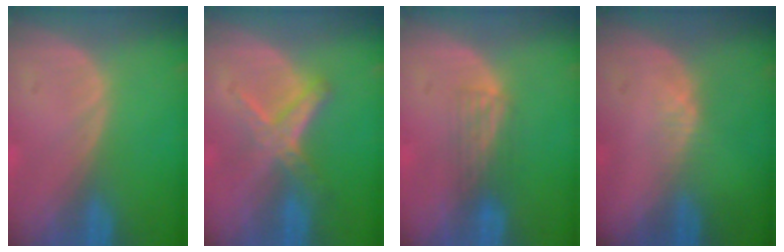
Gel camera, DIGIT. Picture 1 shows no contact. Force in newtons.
{"total": 5.8, "press": 5.4, "slide": 1.9}
{"total": 2.9, "press": 2.6, "slide": 1.2}
{"total": 1.4, "press": 1.2, "slide": 0.7}